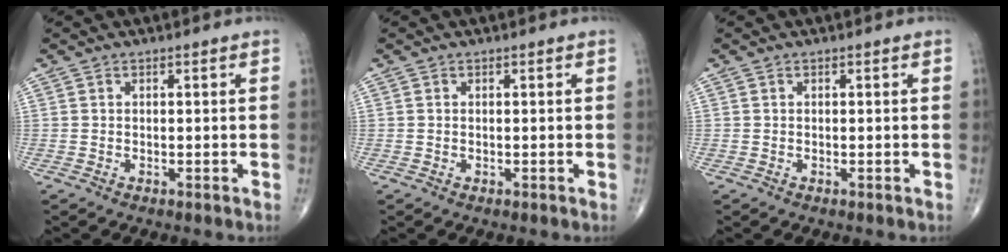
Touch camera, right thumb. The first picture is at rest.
{"total": 0.0}
{"total": 0.0}